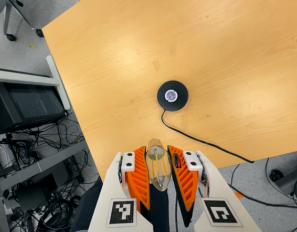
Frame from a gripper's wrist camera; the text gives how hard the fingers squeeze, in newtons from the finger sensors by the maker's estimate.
{"total": 21.0, "left": 22.5, "right": 19.6}